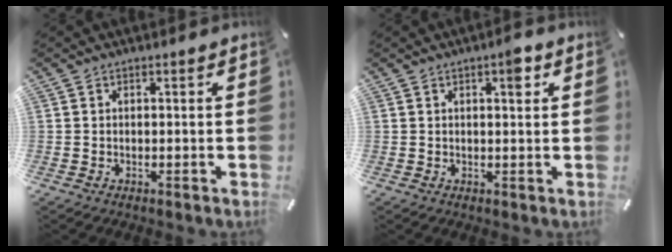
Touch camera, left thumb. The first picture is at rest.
{"total": 3.6, "force": [1.6, 1.2, 3.0], "torque": [-0.039, -0.002, 0.020]}